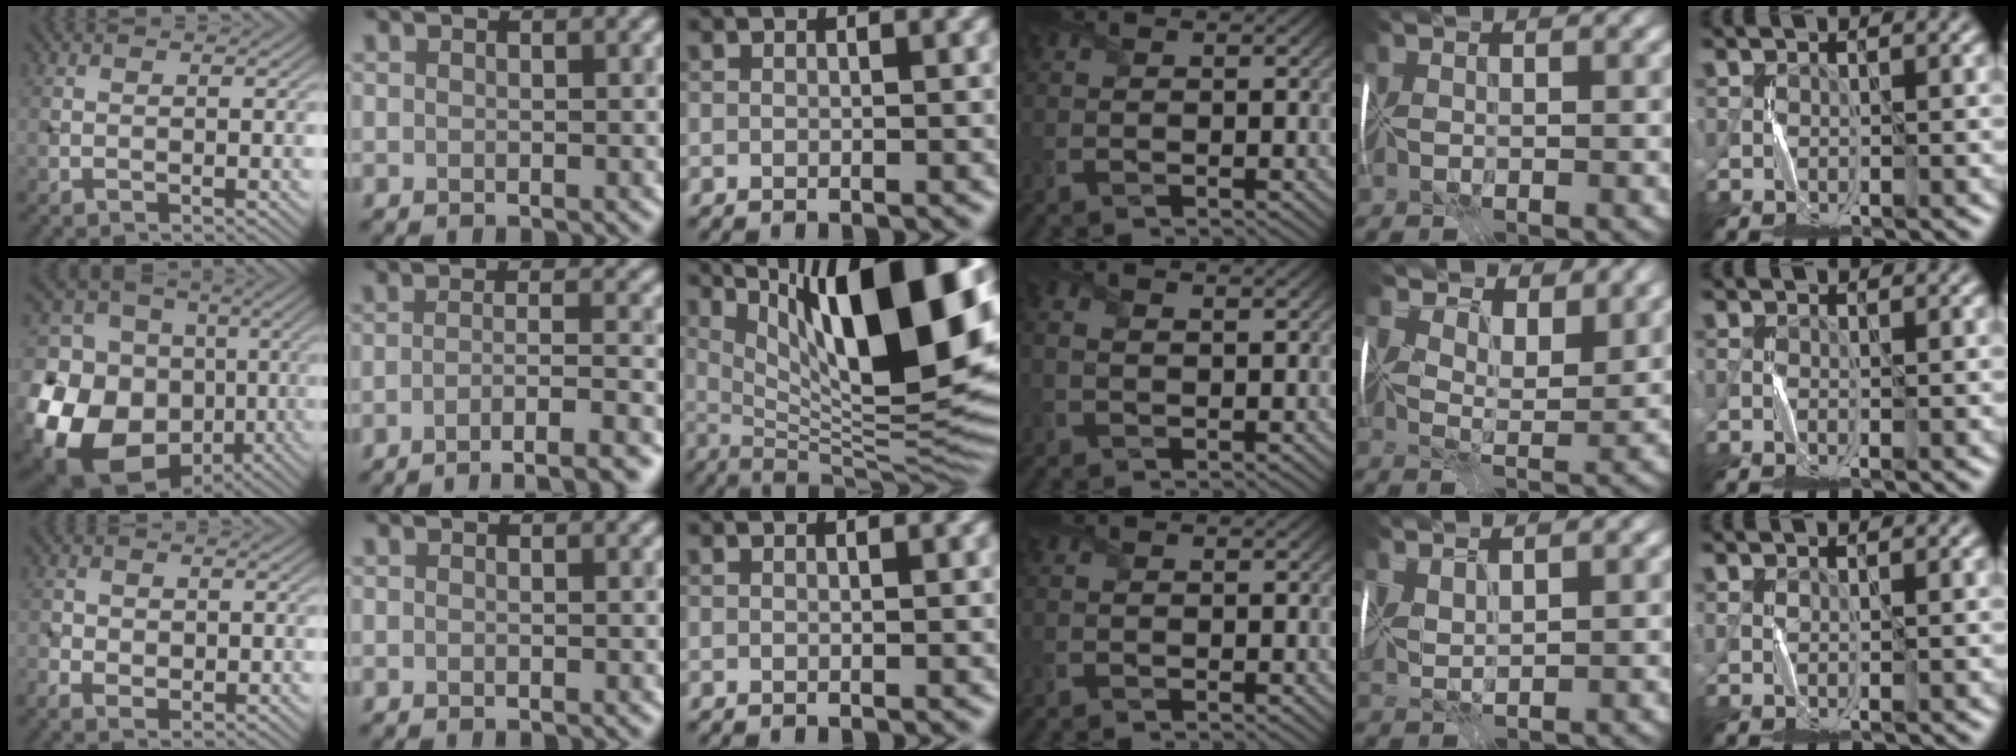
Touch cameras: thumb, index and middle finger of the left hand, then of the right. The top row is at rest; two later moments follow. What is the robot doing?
{"motion": "fold", "object": "memory foam"}